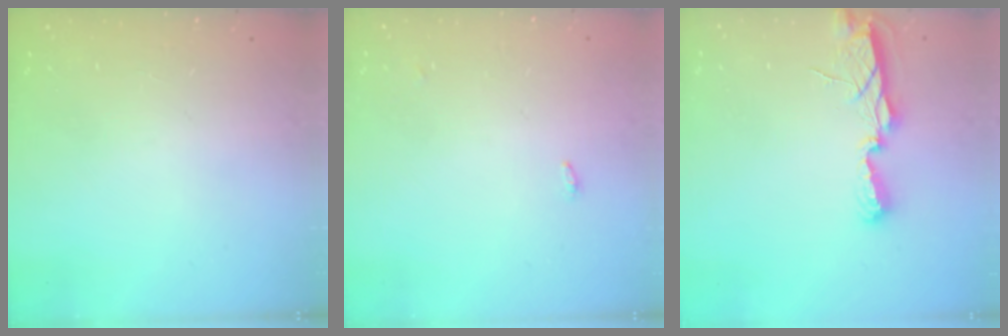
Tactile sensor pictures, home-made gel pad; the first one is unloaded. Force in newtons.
{"total": 6.3, "press": 2.7, "slide": 5.7}
{"total": 7.3, "press": 7.3, "slide": 0.5}